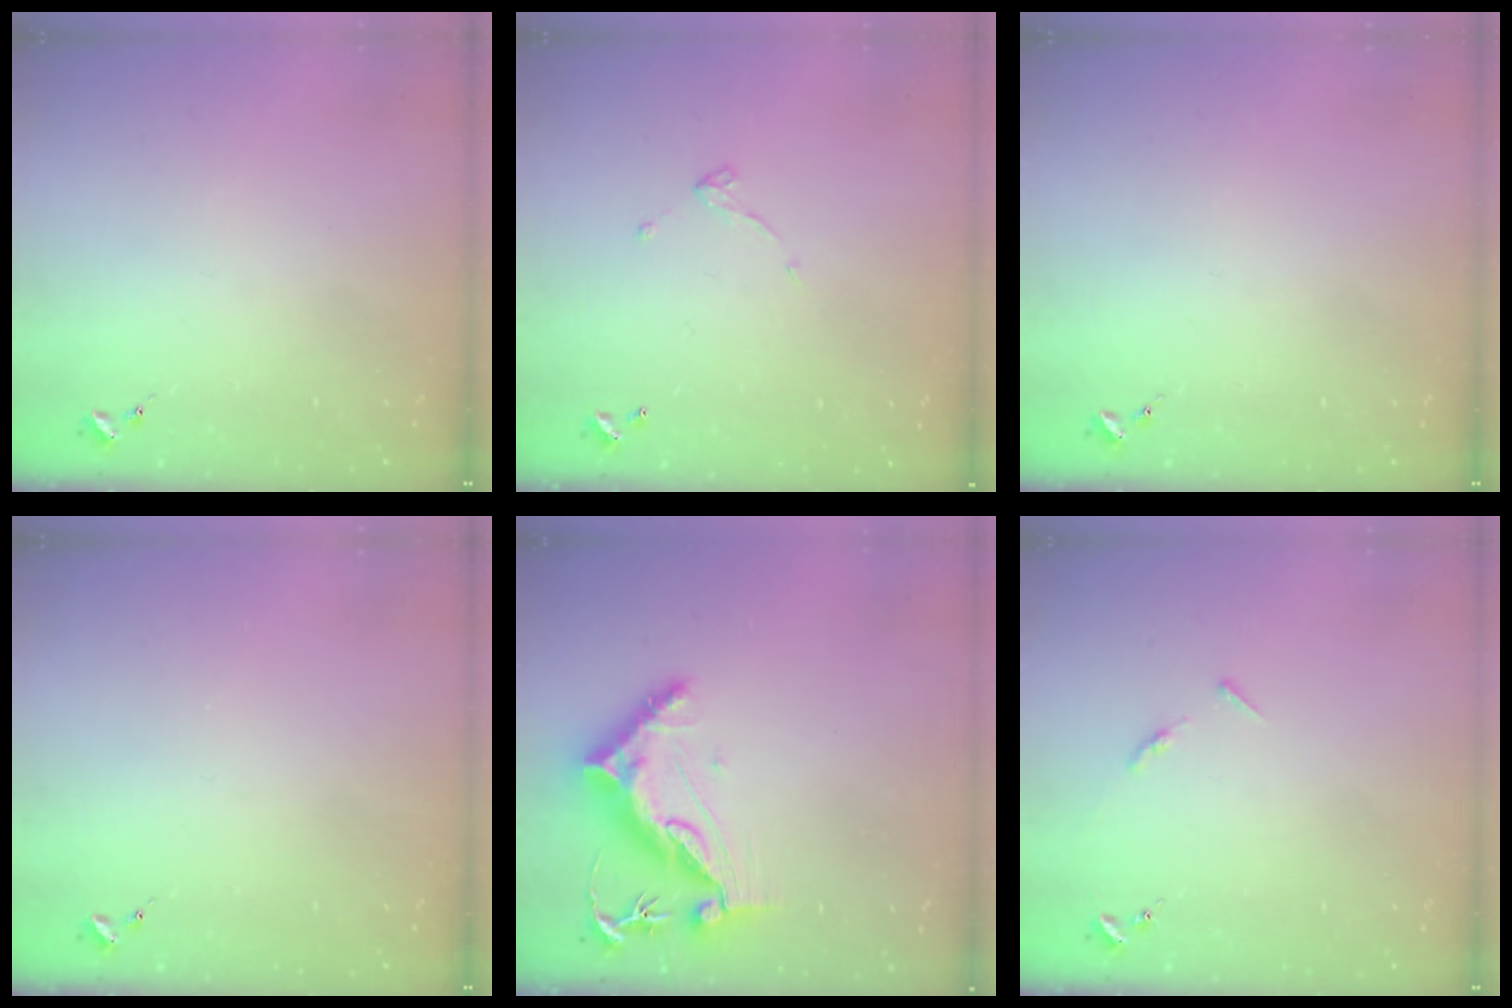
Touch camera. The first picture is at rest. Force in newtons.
{"total": 4.4, "press": 4.4, "slide": 0.2}
{"total": 0.0}
{"total": 0.0}
{"total": 9.9, "press": 9.8, "slide": 1.1}
{"total": 4.5, "press": 4.4, "slide": 0.5}